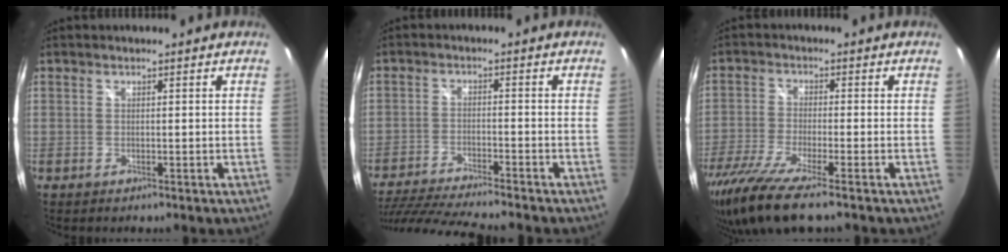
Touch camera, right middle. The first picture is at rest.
{"total": 15.3, "force": [-13.5, 1.0, 7.2], "torque": [-0.153, -0.034, -0.225]}
{"total": 11.9, "force": [-9.0, 1.1, 7.7], "torque": [-0.174, -0.051, -0.165]}